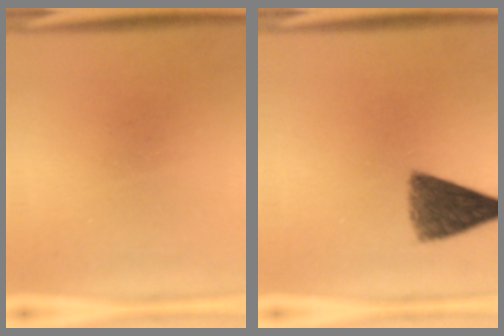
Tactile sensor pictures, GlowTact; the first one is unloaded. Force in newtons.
{"total": 7.8}